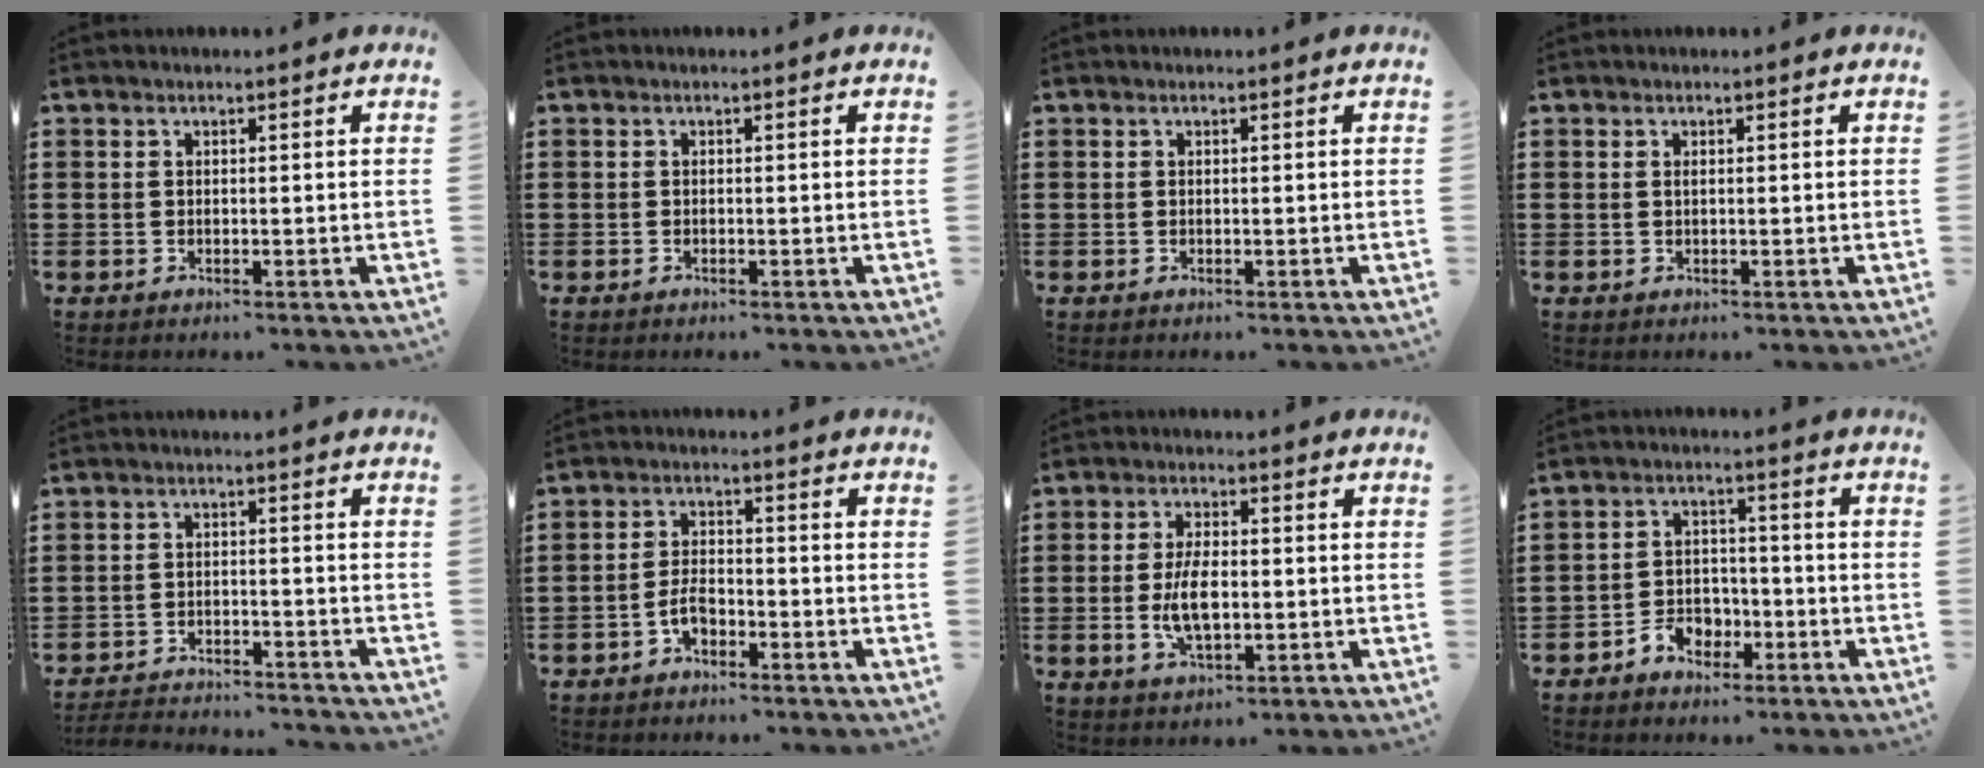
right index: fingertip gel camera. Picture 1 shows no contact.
{"total": 0.0}
{"total": 0.0}
{"total": 0.0}
{"total": 3.3, "force": [-3.3, 0.1, 0.2], "torque": [-0.009, 0.000, -0.070]}
{"total": 3.3, "force": [-1.9, 1.4, 2.3], "torque": [-0.057, -0.003, -0.040]}
{"total": 6.4, "force": [-0.7, 2.8, 5.7], "torque": [-0.128, -0.006, -0.019]}
{"total": 4.1, "force": [-2.6, 2.9, 1.5], "torque": [-0.032, 0.008, -0.048]}